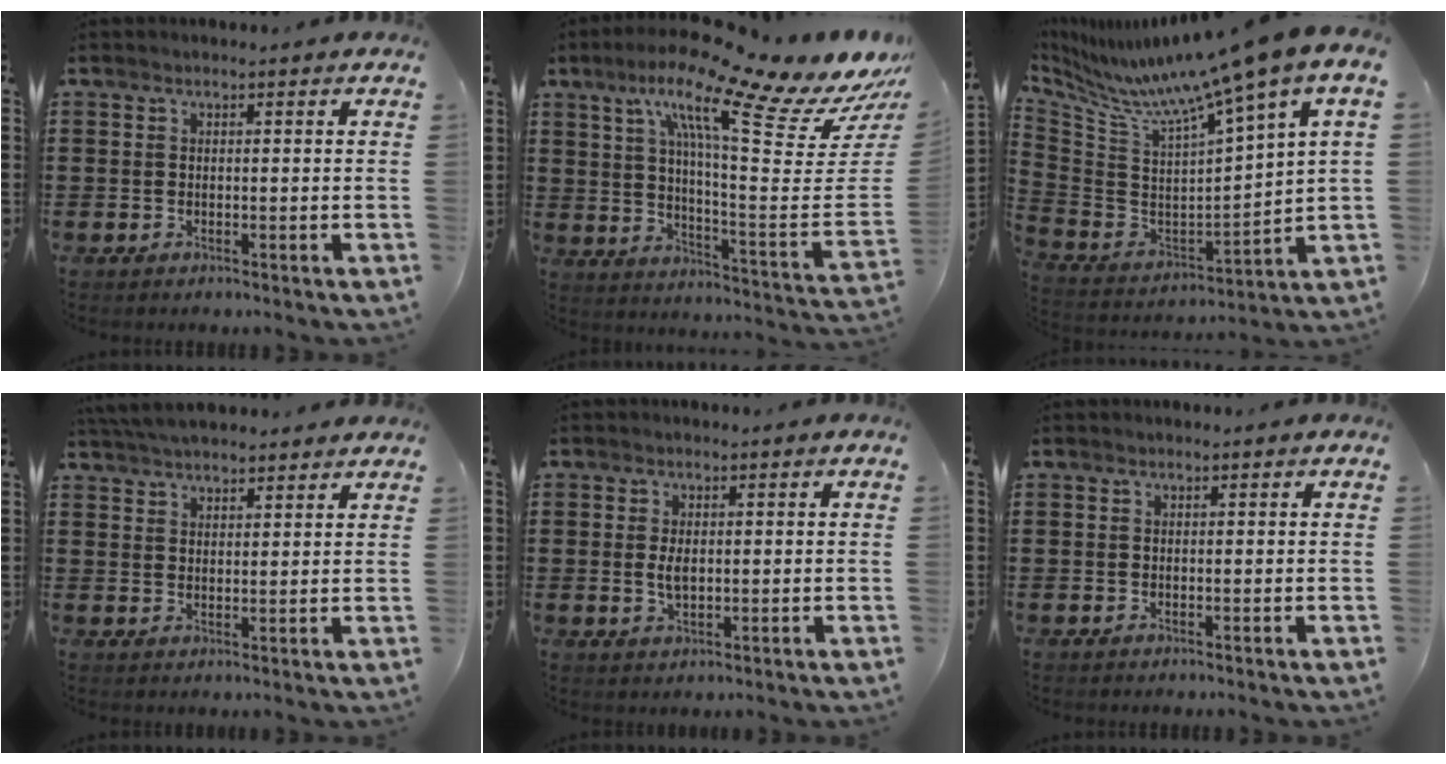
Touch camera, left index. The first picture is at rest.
{"total": 16.6, "force": [10.0, 2.7, 13.0], "torque": [-0.245, -0.063, 0.156]}
{"total": 9.6, "force": [7.6, -2.1, 5.5], "torque": [-0.135, -0.073, 0.109]}
{"total": 4.9, "force": [4.7, 0.6, 1.2], "torque": [-0.036, -0.008, 0.090]}
{"total": 3.1, "force": [0.1, 1.5, 2.6], "torque": [-0.060, 0.002, -0.001]}
{"total": 0.0}